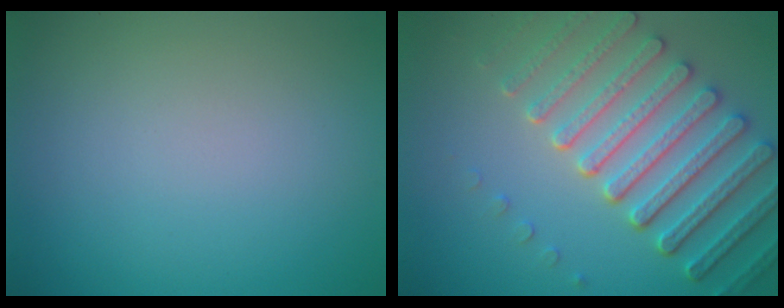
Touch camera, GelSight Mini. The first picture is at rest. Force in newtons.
{"total": 6.4, "press": 5.4, "slide": 3.3}